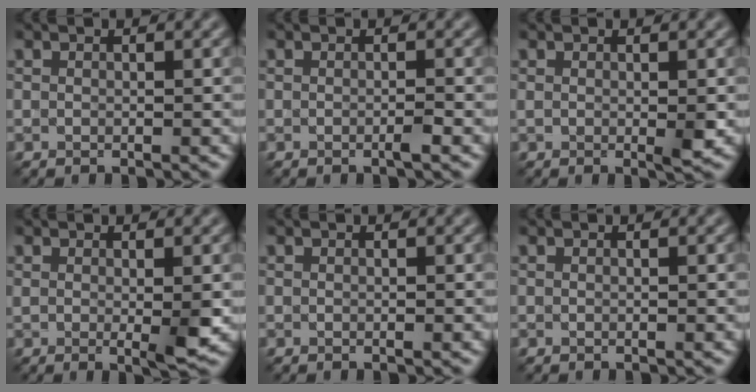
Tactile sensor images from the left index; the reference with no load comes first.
{"total": 0.8, "force": [-0.3, 0.0, 0.7], "torque": [-0.010, -0.005, -0.007]}
{"total": 1.1, "force": [0.0, -0.1, 1.1], "torque": [-0.019, -0.003, 0.000]}
{"total": 2.3, "force": [0.0, 0.2, 2.3], "torque": [-0.034, -0.010, 0.004]}
{"total": 0.0}
{"total": 0.0}